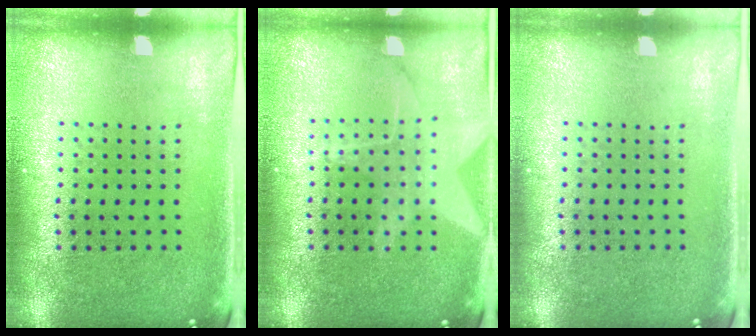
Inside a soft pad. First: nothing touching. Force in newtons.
{"total": 1.5, "press": 1.3, "slide": 0.6}
{"total": 0.0}